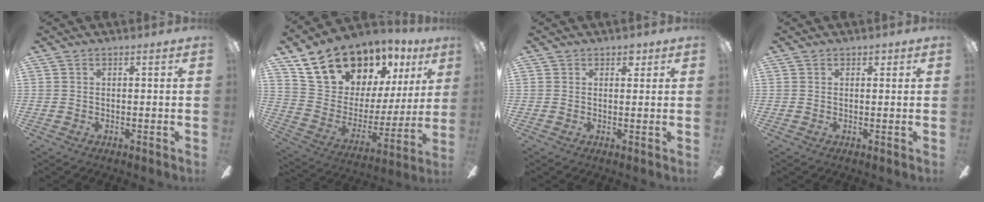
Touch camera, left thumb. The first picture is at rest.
{"total": 19.4, "force": [15.2, 10.2, 6.5], "torque": [-0.128, -0.100, 0.292]}
{"total": 2.3, "force": [1.4, 1.6, 0.9], "torque": [-0.004, -0.001, 0.022]}
{"total": 1.2, "force": [0.7, 0.9, 0.4], "torque": [0.000, 0.001, 0.011]}